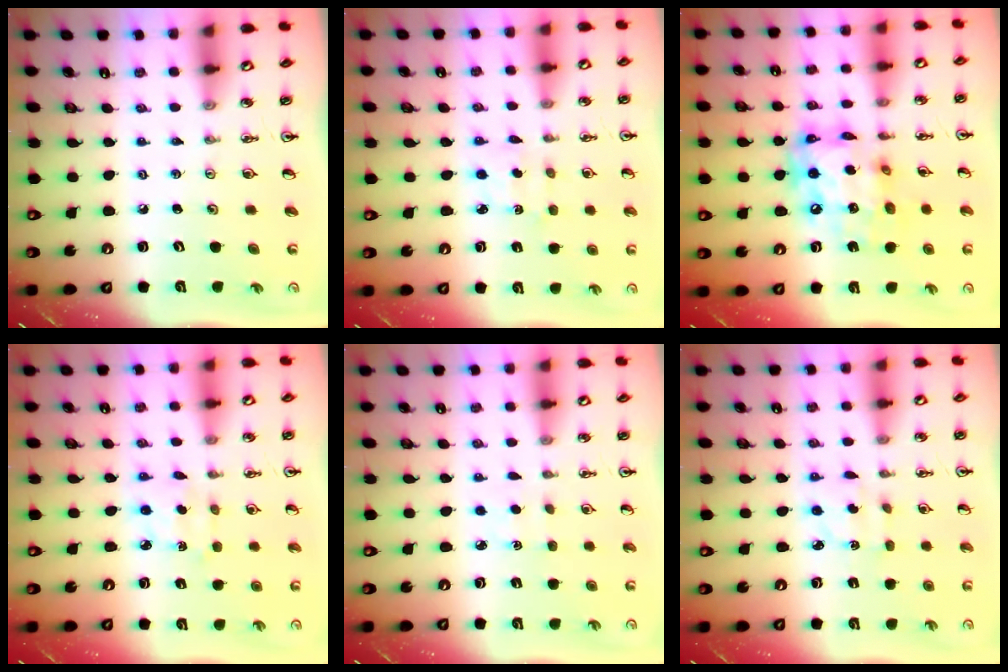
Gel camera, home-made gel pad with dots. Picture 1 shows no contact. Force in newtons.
{"total": 2.2, "press": 2.1, "slide": 0.7}
{"total": 16.7, "press": 16.6, "slide": 1.4}
{"total": 2.8, "press": 2.8, "slide": 0.4}
{"total": 1.5, "press": 1.5, "slide": 0.2}
{"total": 2.4, "press": 2.3, "slide": 0.5}